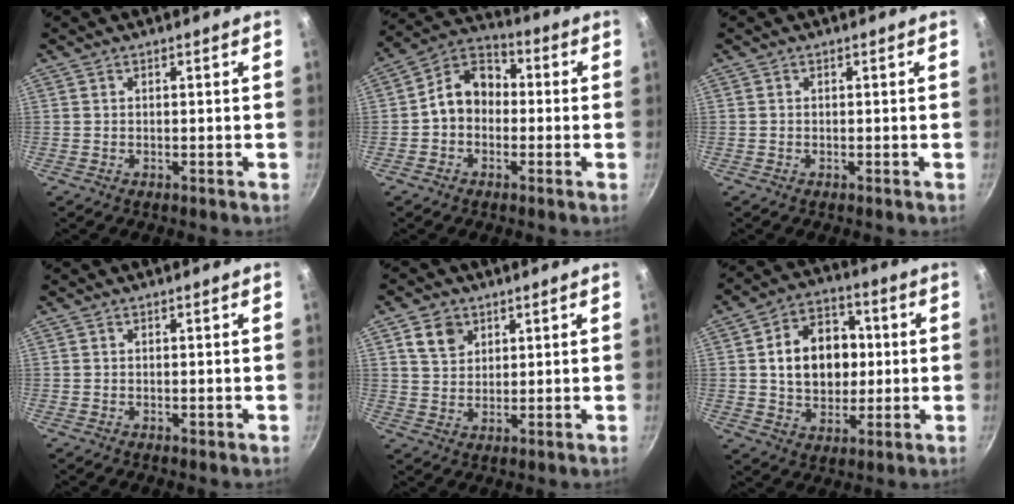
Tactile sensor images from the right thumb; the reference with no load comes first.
{"total": 9.2, "force": [-0.8, 7.3, 5.5], "torque": [-0.058, 0.036, -0.036]}
{"total": 0.0}
{"total": 0.0}
{"total": 5.7, "force": [2.7, 4.3, 2.5], "torque": [-0.022, -0.004, 0.052]}
{"total": 14.9, "force": [1.4, 11.2, 9.7], "torque": [-0.115, 0.018, 0.021]}